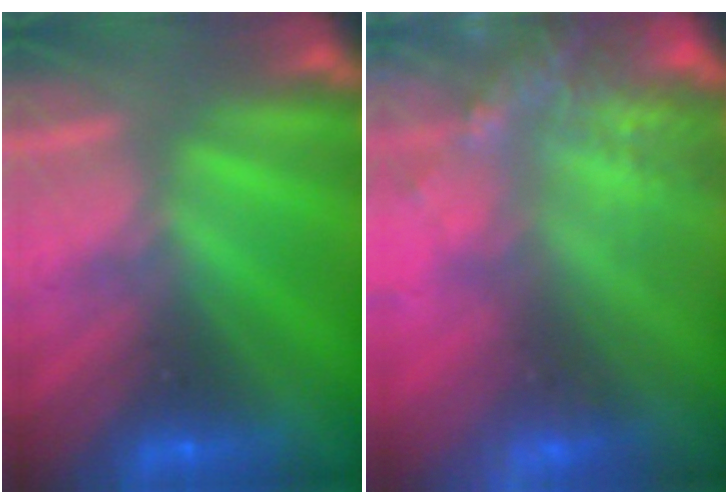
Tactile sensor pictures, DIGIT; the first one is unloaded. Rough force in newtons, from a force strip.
{"total": 7.4}